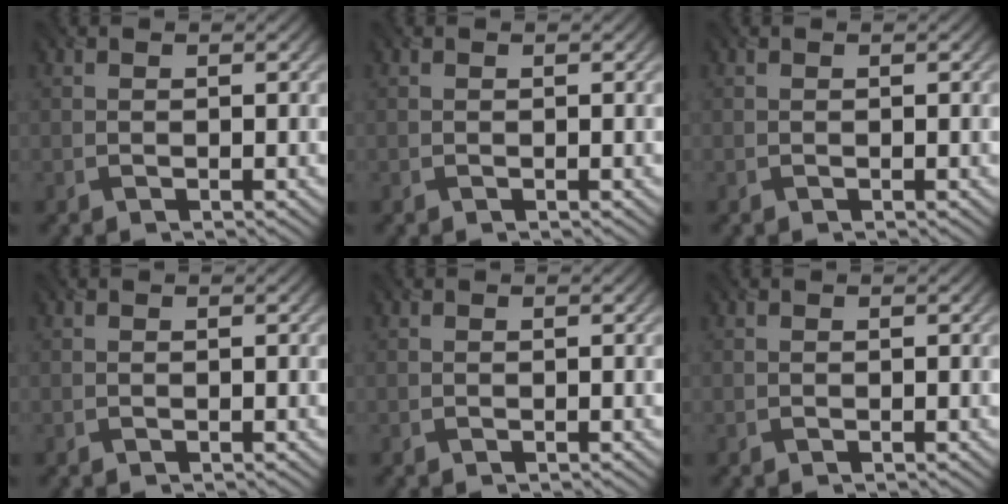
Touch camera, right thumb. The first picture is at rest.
{"total": 0.0}
{"total": 0.0}
{"total": 0.0}
{"total": 0.0}
{"total": 0.0}